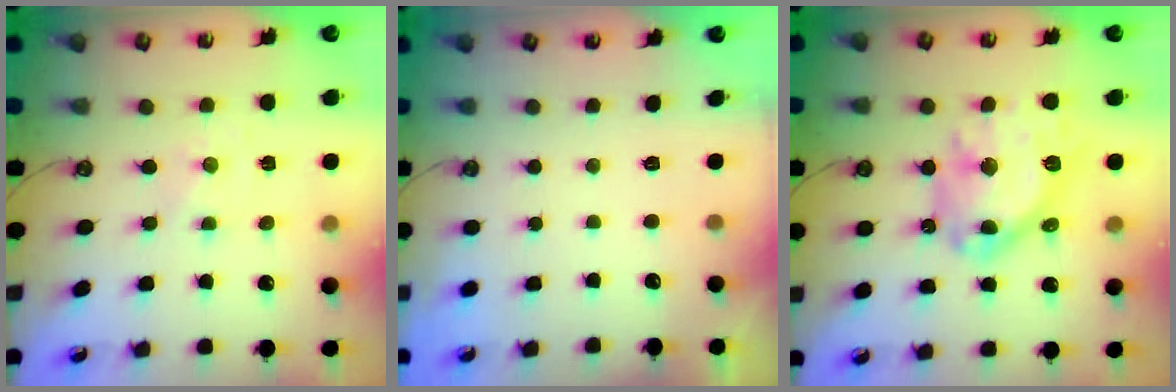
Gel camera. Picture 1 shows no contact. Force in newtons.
{"total": 0.0}
{"total": 19.4, "press": 19.3, "slide": 1.9}